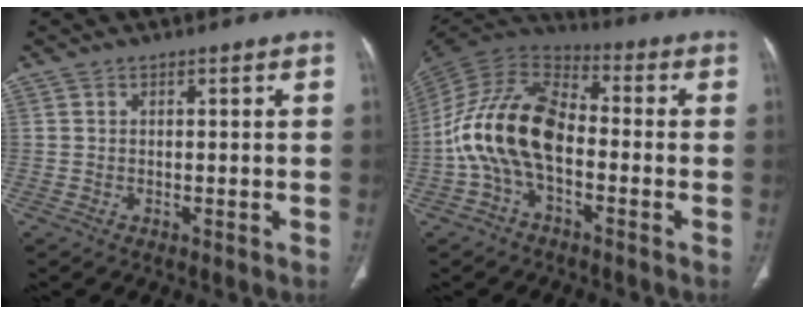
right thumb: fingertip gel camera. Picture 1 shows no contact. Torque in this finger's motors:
{"motor_torque": [2.52, 2.49, 1.91, -0.86, 0.23]}